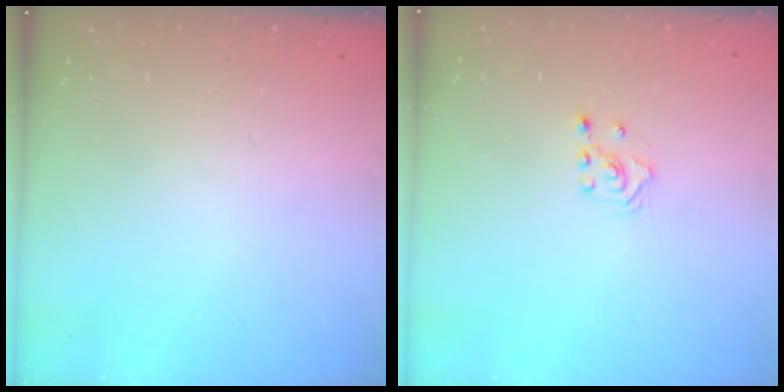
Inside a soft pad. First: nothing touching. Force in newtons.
{"total": 2.4, "press": 2.2, "slide": 0.8}